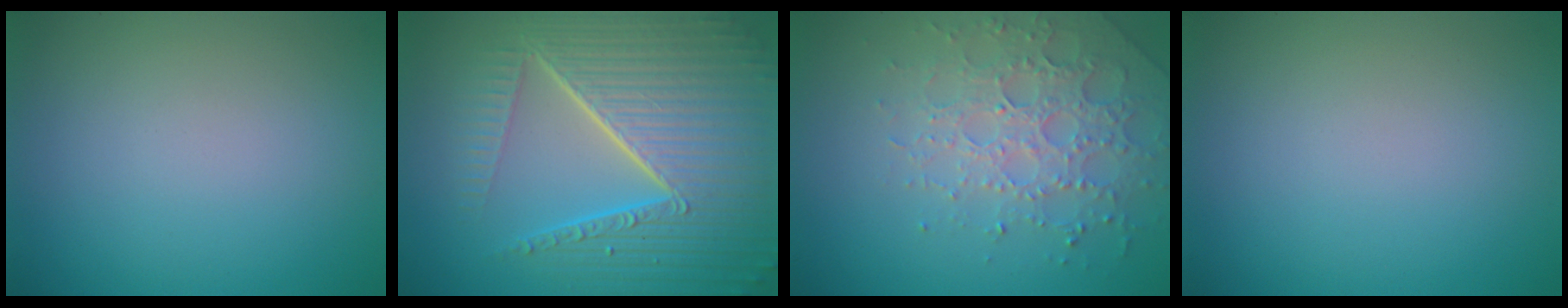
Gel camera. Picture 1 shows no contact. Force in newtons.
{"total": 10.6, "press": 6.6, "slide": 8.3}
{"total": 4.9, "press": 4.7, "slide": 1.2}
{"total": 0.0}